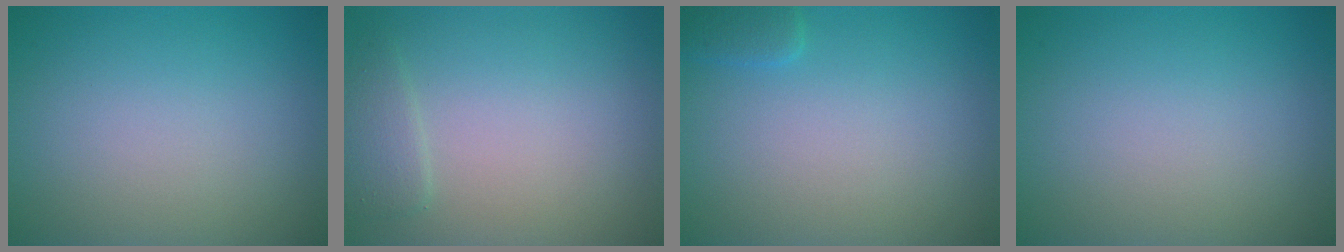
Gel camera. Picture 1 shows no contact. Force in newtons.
{"total": 1.5, "press": 1.4, "slide": 0.1}
{"total": 1.2, "press": 1.2, "slide": 0.1}
{"total": 0.0}